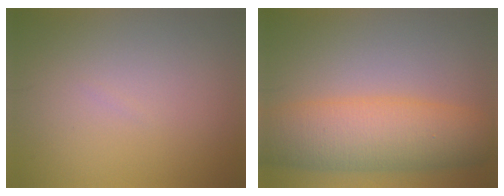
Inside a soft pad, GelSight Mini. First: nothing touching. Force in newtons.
{"total": 8.8, "press": 8.8, "slide": 0.2}